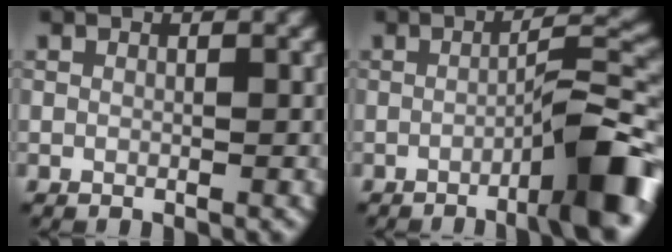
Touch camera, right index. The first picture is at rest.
{"total": 7.6, "force": [-3.8, 1.0, 6.5], "torque": [-0.083, 0.022, -0.064]}